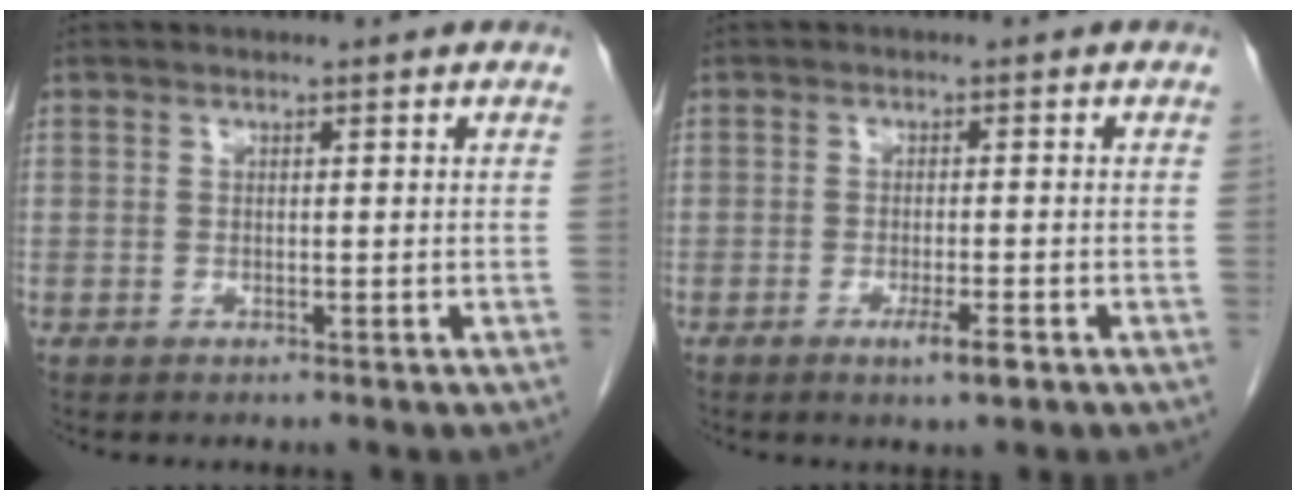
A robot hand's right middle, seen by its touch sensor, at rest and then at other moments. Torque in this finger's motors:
{"motor_torque": [0.82, -0.54, 0.45, 0.05]}